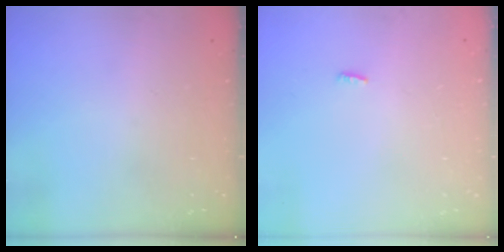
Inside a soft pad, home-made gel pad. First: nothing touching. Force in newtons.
{"total": 2.3, "press": 2.1, "slide": 0.8}